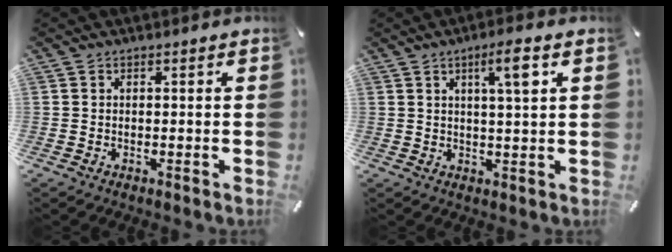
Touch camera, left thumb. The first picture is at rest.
{"total": 6.3, "force": [2.8, 0.7, 5.6], "torque": [-0.099, -0.002, 0.040]}